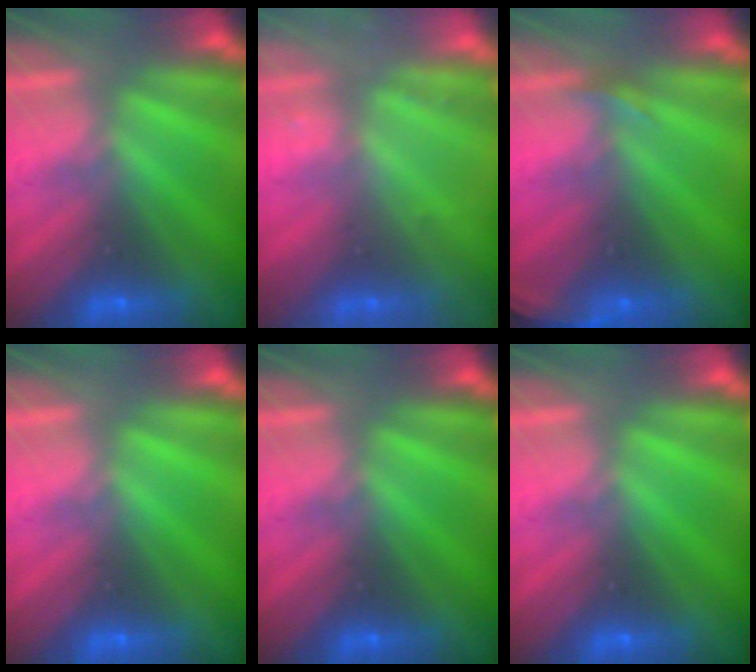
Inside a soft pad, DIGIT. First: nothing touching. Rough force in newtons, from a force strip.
{"total": 2.3}
{"total": 2.7}
{"total": 0.0}
{"total": 0.0}
{"total": 0.0}